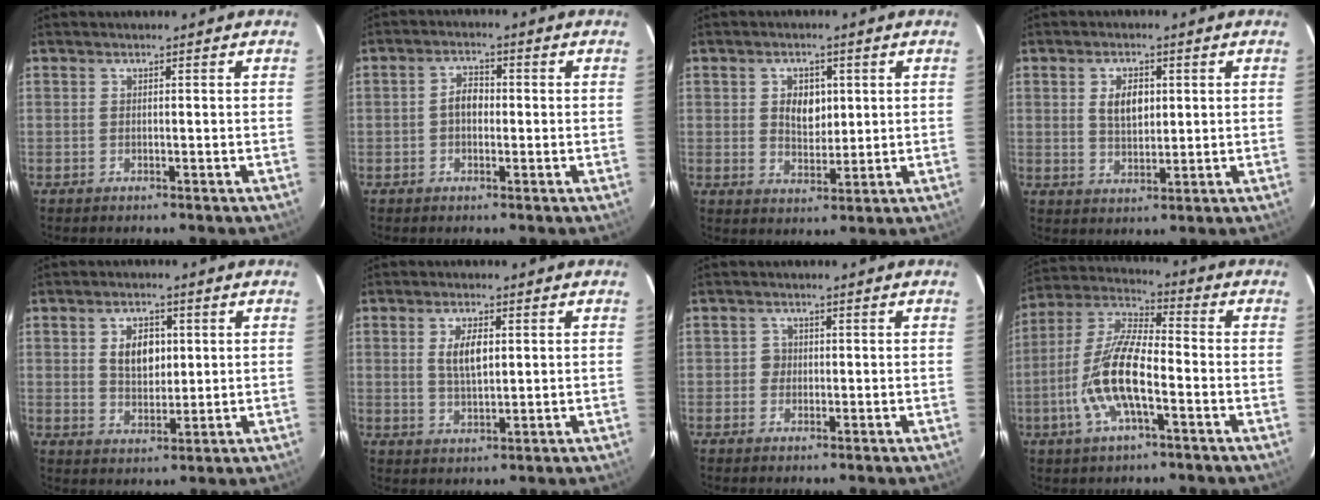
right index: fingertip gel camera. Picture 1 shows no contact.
{"total": 3.4, "force": [-0.3, 2.4, 2.4], "torque": [-0.042, 0.012, -0.006]}
{"total": 5.6, "force": [1.2, 3.9, 3.8], "torque": [-0.060, 0.005, 0.025]}
{"total": 5.5, "force": [1.3, 3.1, 4.3], "torque": [-0.075, 0.005, 0.029]}
{"total": 6.5, "force": [1.6, 4.1, 4.8], "torque": [-0.081, 0.007, 0.033]}
{"total": 5.3, "force": [1.3, 2.3, 4.6], "torque": [-0.085, 0.002, 0.027]}
{"total": 1.8, "force": [-0.3, 1.8, 0.0], "torque": [0.002, 0.006, -0.005]}
{"total": 13.5, "force": [-4.3, 4.0, 12.1], "torque": [-0.251, 0.000, -0.085]}